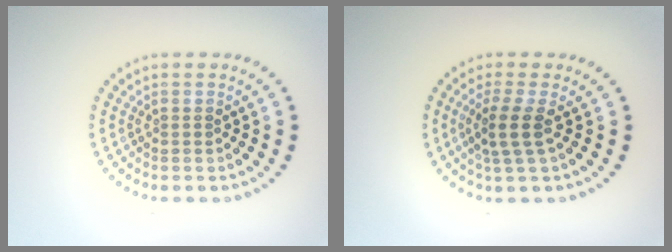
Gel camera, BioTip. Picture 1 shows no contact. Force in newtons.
{"total": 2.5, "press": 1.9, "slide": 1.5}